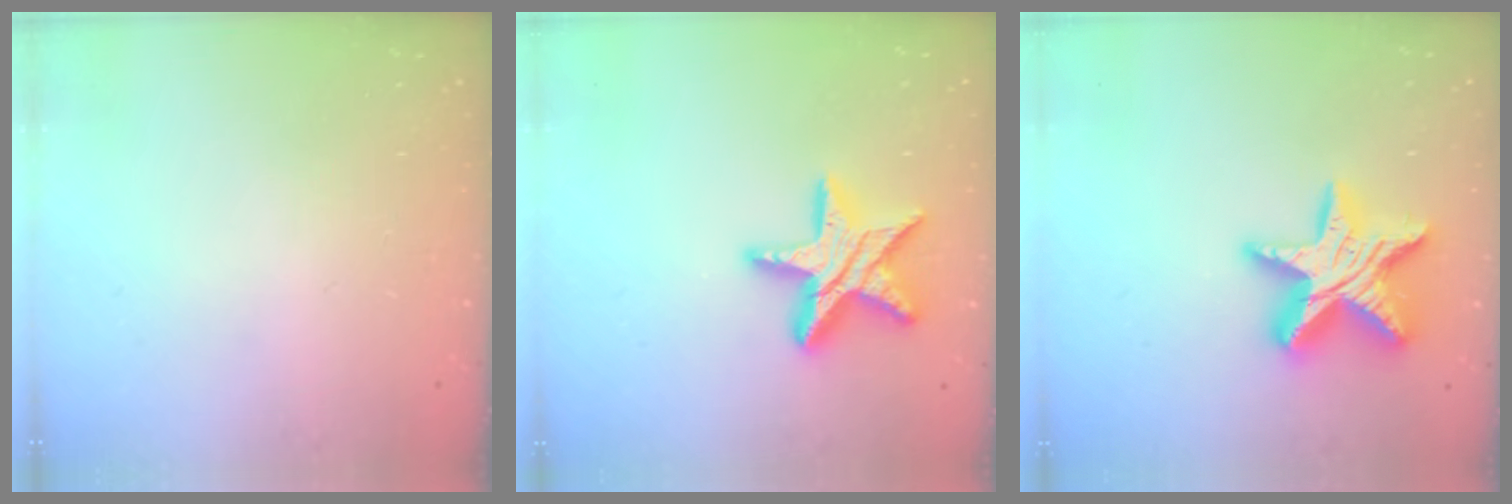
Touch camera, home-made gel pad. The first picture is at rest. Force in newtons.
{"total": 15.5, "press": 15.5, "slide": 0.7}
{"total": 17.2, "press": 17.2, "slide": 1.4}